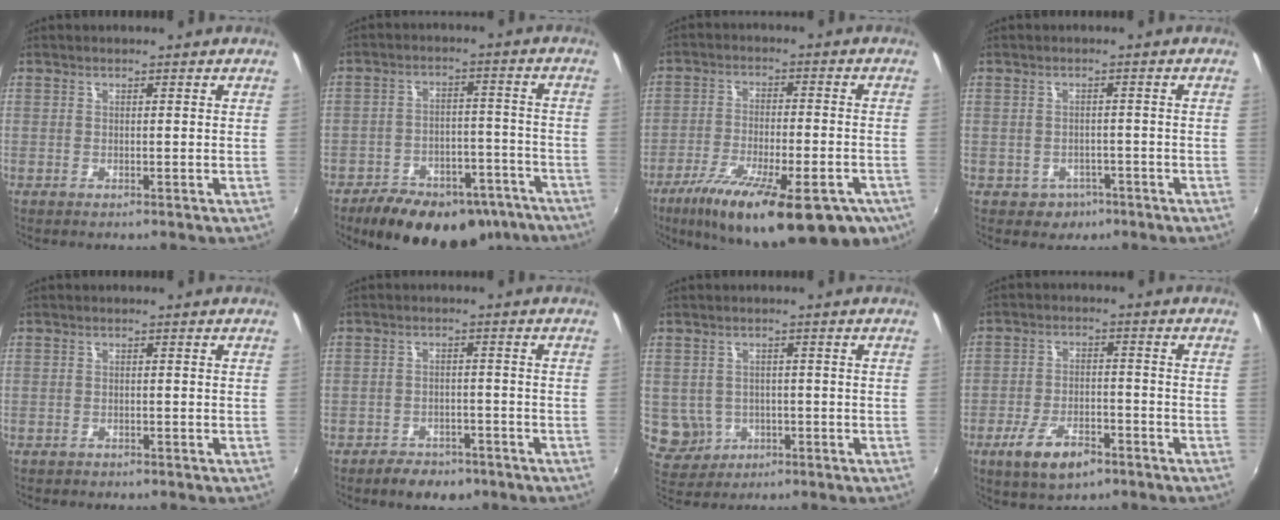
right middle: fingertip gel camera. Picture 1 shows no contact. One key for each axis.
{"total": 21.3, "fx": -16.0, "fy": 10.1, "fz": 9.8, "tx": -0.178, "ty": 0.016, "tz": -0.201}
{"total": 23.1, "fx": -14.2, "fy": 7.4, "fz": 16.7, "tx": -0.288, "ty": -0.061, "tz": -0.210}
{"total": 4.0, "fx": -2.0, "fy": 3.4, "fz": 0.9, "tx": -0.029, "ty": 0.002, "tz": -0.021}
{"total": 1.3, "fx": -1.1, "fy": 0.7, "fz": 0.2, "tx": -0.008, "ty": -0.002, "tz": -0.017}
{"total": 6.7, "fx": -5.0, "fy": 3.7, "fz": 2.5, "tx": -0.066, "ty": 0.005, "tz": -0.067}
{"total": 5.4, "fx": -1.2, "fy": 5.1, "fz": 1.4, "tx": -0.043, "ty": 0.004, "tz": -0.004}
{"total": 8.8, "fx": -5.3, "fy": 3.8, "fz": 5.9, "tx": -0.129, "ty": -0.009, "tz": -0.088}